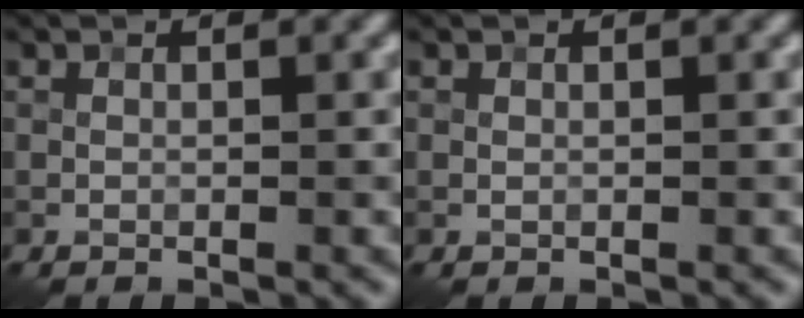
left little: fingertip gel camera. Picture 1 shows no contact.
{"total": 0.0}